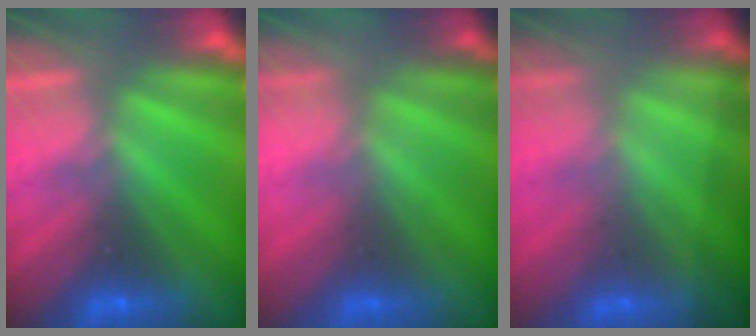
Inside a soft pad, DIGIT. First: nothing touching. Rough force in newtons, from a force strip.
{"total": 2.4}
{"total": 1.5}